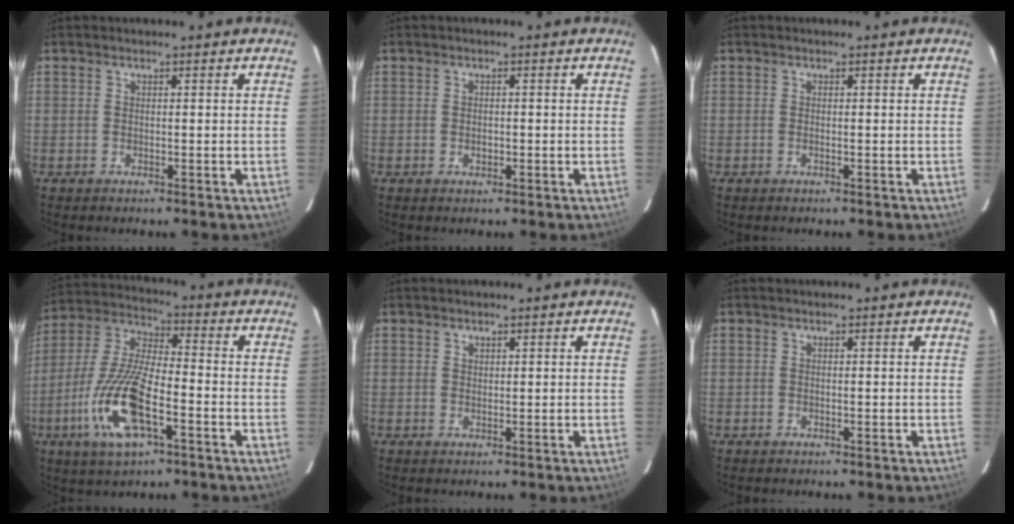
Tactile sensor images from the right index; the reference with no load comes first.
{"total": 1.4, "force": [-0.3, 1.0, 0.8], "torque": [-0.013, 0.003, -0.005]}
{"total": 0.0}
{"total": 16.3, "force": [-6.4, 5.3, 14.0], "torque": [-0.304, -0.012, -0.127]}
{"total": 0.8, "force": [0.6, 0.5, 0.1], "torque": [0.000, 0.002, 0.011]}
{"total": 0.0}